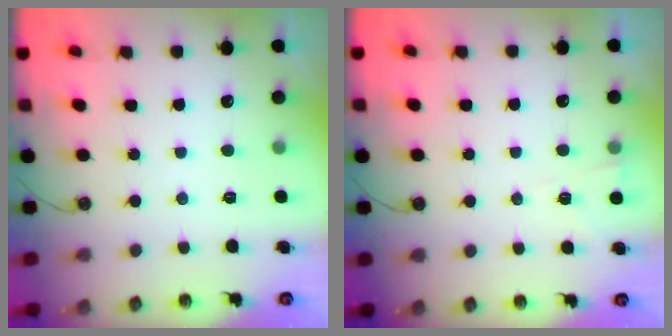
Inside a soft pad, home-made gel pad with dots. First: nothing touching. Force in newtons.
{"total": 2.6, "press": 2.1, "slide": 1.5}